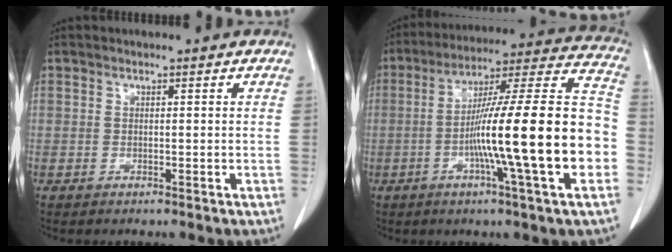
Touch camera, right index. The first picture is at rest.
{"total": 22.9, "force": [-5.0, 0.3, 22.3], "torque": [-0.302, 0.011, -0.089]}